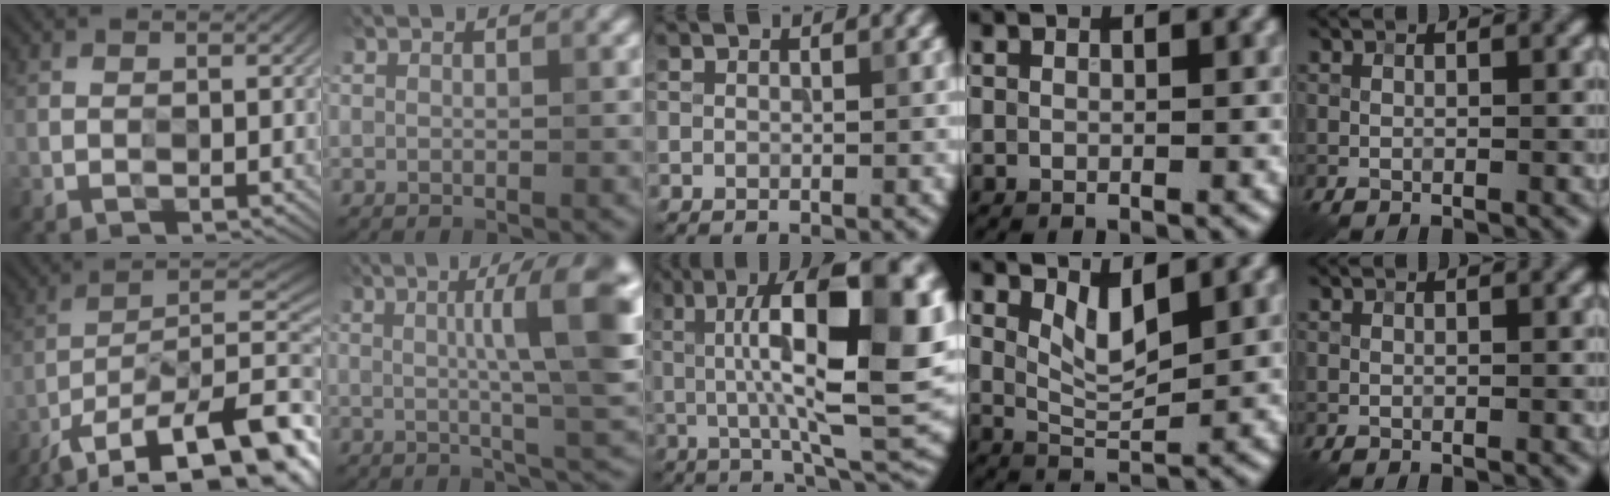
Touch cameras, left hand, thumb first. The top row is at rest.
{"thumb": {"total": 17.5, "force": [-11.7, 7.0, 11.0], "torque": [-0.176, -0.024, -0.186]}, "index": {"total": 8.6, "force": [1.5, 1.4, 8.3], "torque": [-0.106, 0.011, 0.025]}, "middle": {"total": 15.1, "force": [2.5, 4.2, 14.2], "torque": [-0.211, 0.007, 0.033]}, "ring": {"total": 2.6, "force": [1.4, 0.8, 2.0], "torque": [-0.041, -0.008, 0.032]}}